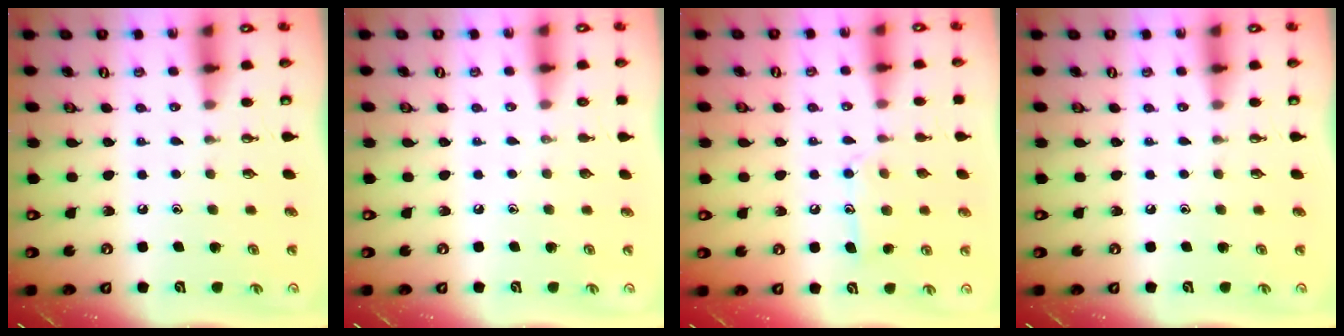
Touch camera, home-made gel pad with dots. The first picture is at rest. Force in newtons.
{"total": 0.0}
{"total": 11.7, "press": 11.7, "slide": 0.7}
{"total": 0.0}